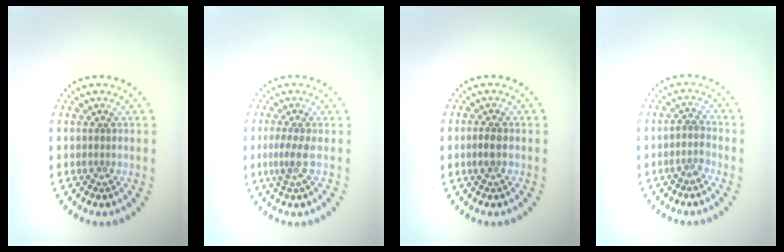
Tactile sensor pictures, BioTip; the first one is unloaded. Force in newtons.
{"total": 1.7, "press": 1.4, "slide": 1.0}
{"total": 1.3, "press": 1.3, "slide": 0.2}
{"total": 1.5, "press": 1.2, "slide": 0.9}